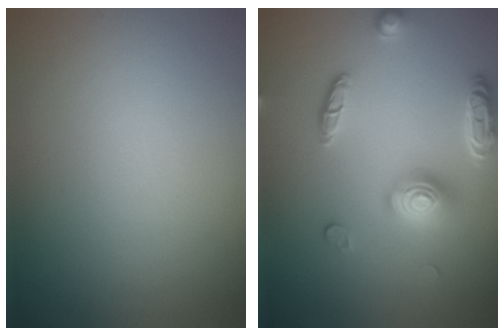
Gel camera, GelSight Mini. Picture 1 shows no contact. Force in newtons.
{"total": 4.7, "press": 3.6, "slide": 2.9}